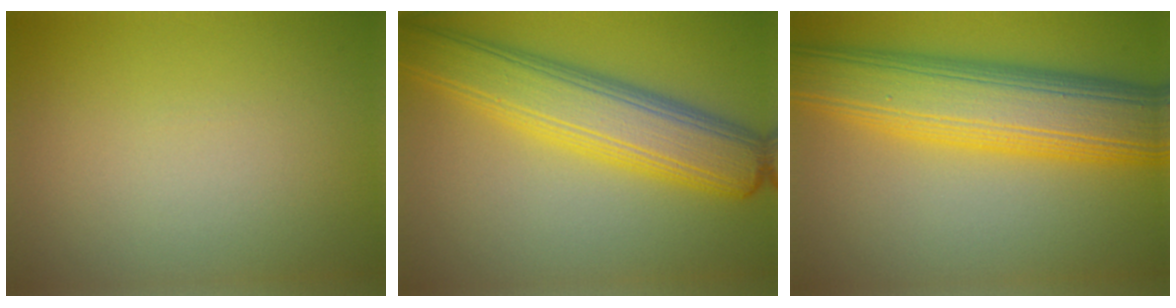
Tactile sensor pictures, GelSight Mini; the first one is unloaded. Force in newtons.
{"total": 8.3, "press": 8.3, "slide": 0.2}
{"total": 11.1, "press": 11.1, "slide": 0.1}